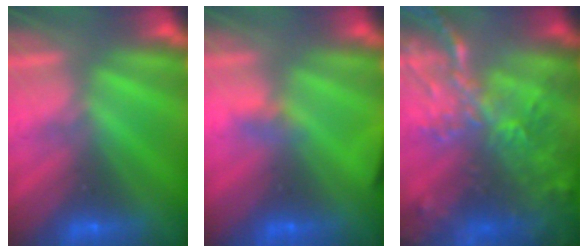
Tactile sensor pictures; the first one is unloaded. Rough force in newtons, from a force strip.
{"total": 3.1}
{"total": 9.4}